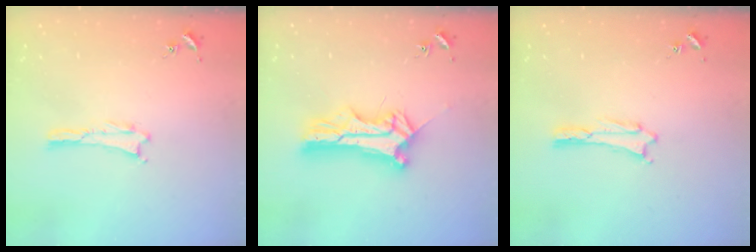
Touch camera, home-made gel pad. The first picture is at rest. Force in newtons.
{"total": 10.0, "press": 9.9, "slide": 1.0}
{"total": 1.1, "press": 1.1, "slide": 0.1}